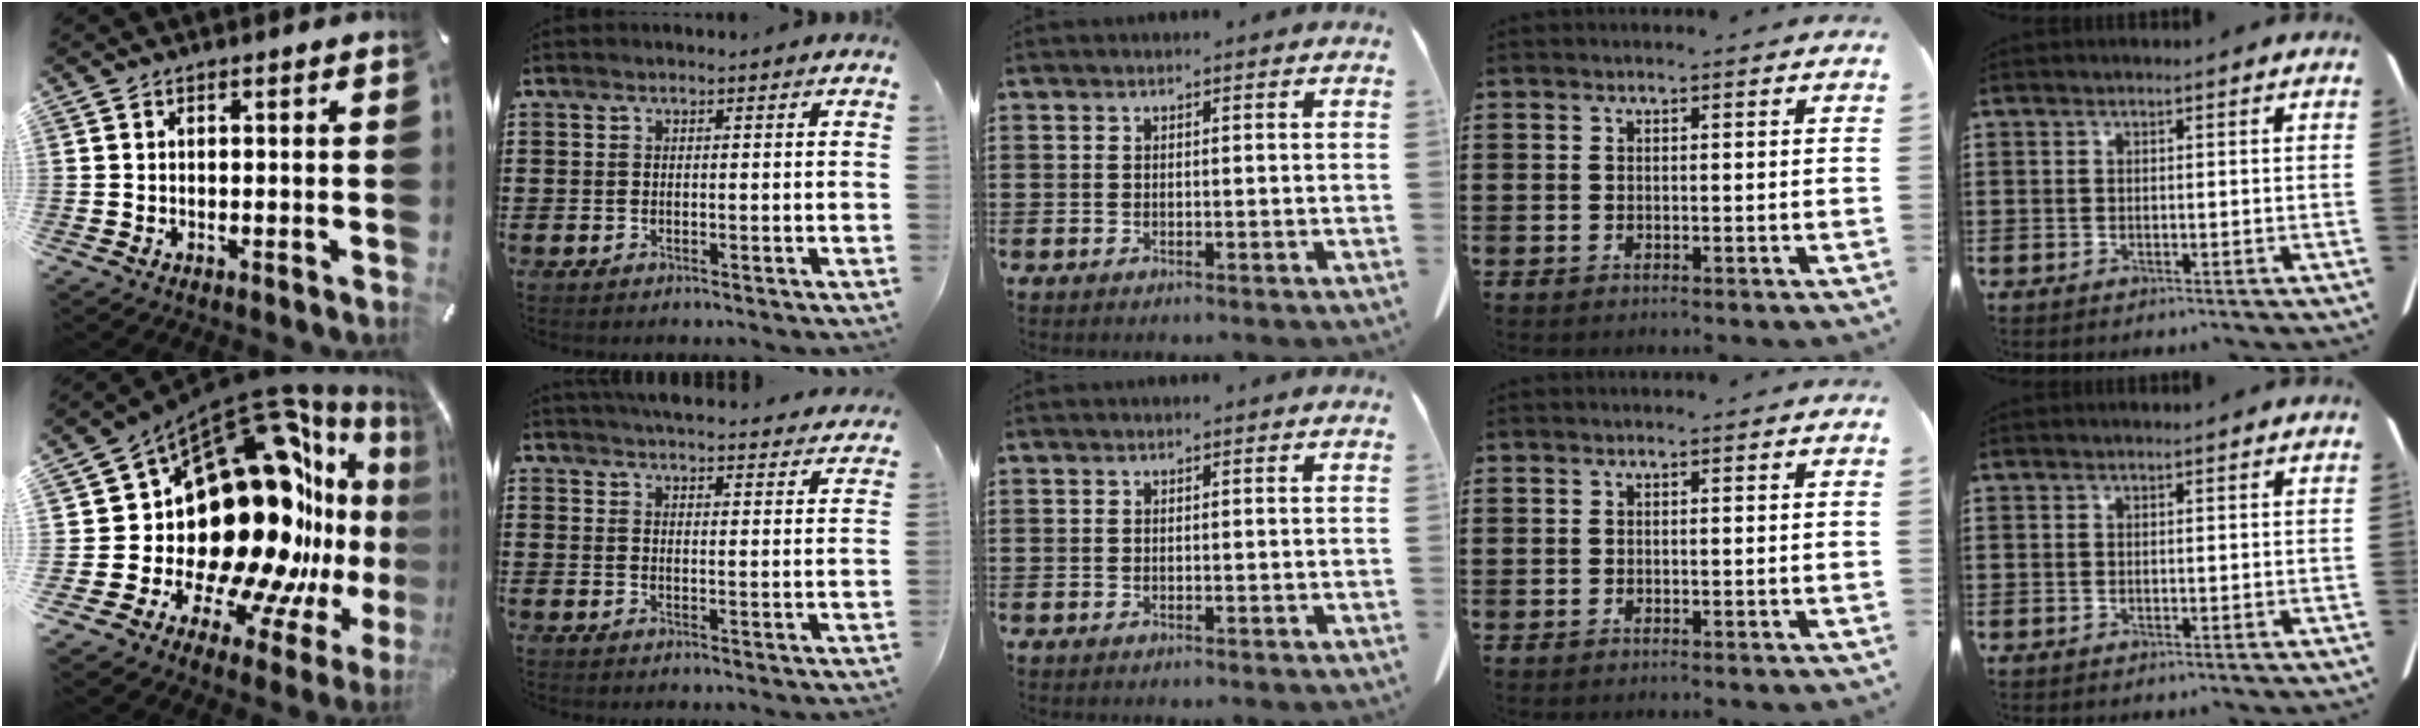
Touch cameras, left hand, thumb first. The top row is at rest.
{"thumb": {"total": 32.9, "force": [4.1, 19.2, 26.5], "torque": [-0.341, -0.150, 0.143]}, "index": {"total": 4.6, "force": [4.6, 0.0, 0.6], "torque": [-0.020, -0.032, 0.079]}}